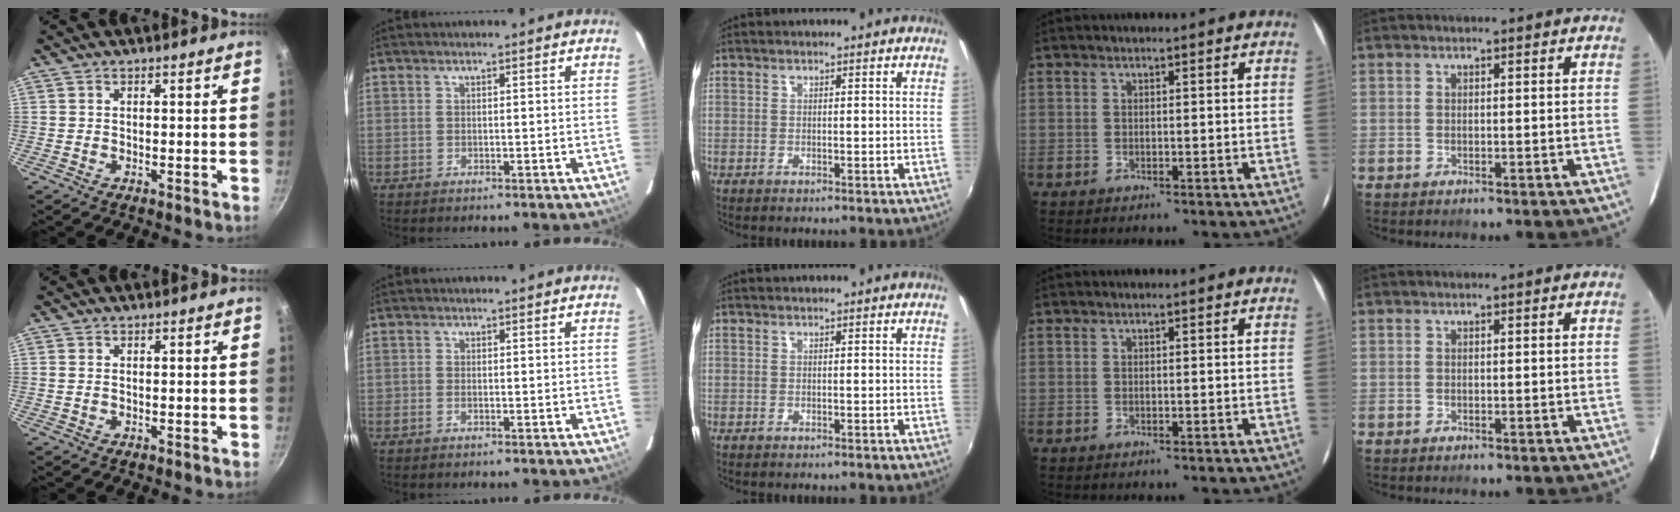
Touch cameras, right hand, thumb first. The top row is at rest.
{"thumb": {"total": 0.7, "force": [0.1, 0.4, 0.6], "torque": [-0.012, 0.001, 0.001]}, "index": {"total": 0.9, "force": [-0.4, 0.5, 0.6], "torque": [-0.014, 0.000, -0.008]}}